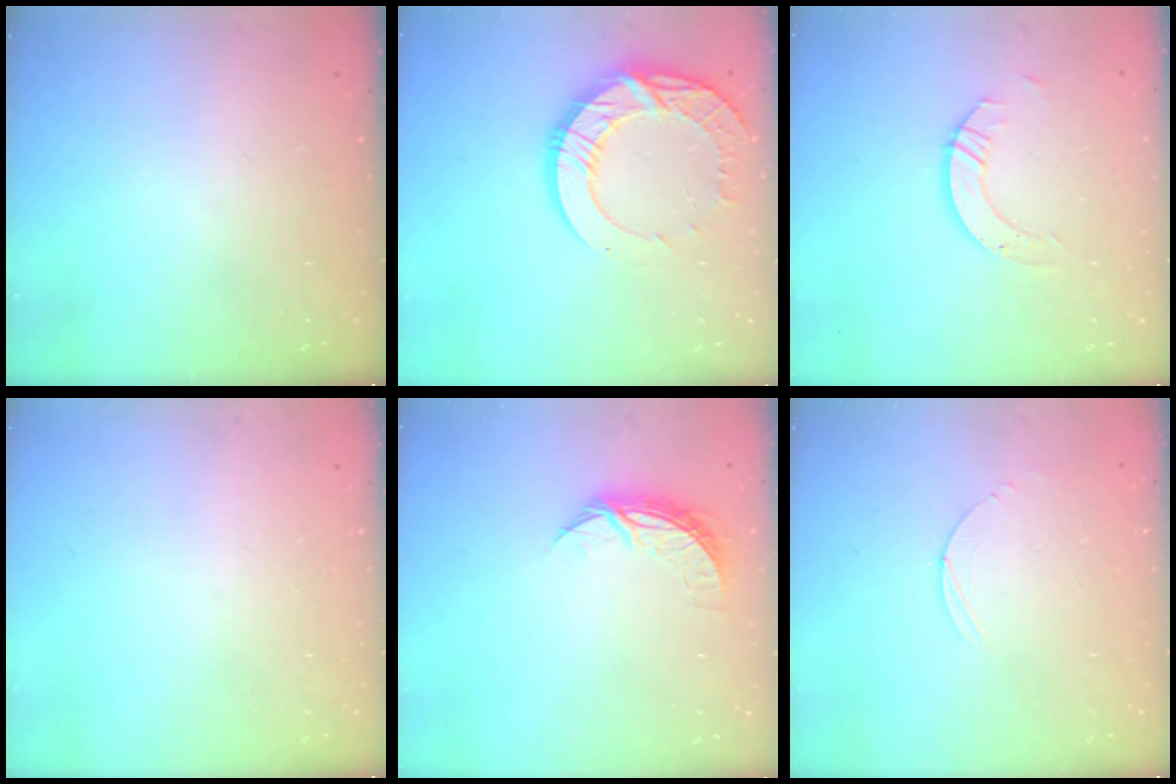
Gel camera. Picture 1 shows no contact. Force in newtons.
{"total": 17.8, "press": 17.7, "slide": 1.5}
{"total": 5.0, "press": 5.0, "slide": 0.3}
{"total": 0.0}
{"total": 6.8, "press": 6.8, "slide": 0.5}
{"total": 2.8, "press": 2.8, "slide": 0.3}